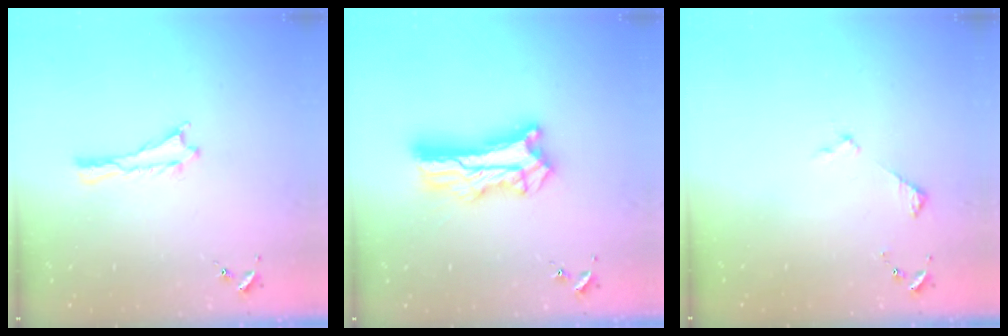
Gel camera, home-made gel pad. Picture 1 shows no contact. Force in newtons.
{"total": 11.0, "press": 10.9, "slide": 0.8}
{"total": 2.9, "press": 2.9, "slide": 0.3}